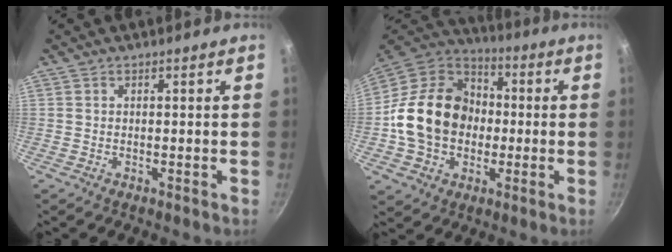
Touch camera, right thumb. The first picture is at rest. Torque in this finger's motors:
{"motor_torque": [1.64, 3.28, 0.96, -1.01, 0.20]}